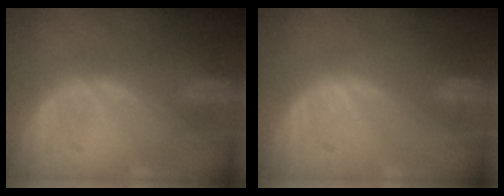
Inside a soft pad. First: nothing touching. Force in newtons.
{"total": 0.0}